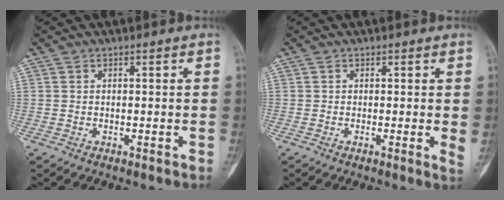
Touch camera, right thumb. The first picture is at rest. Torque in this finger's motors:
{"motor_torque": [0.06, 0.37, 0.34, -0.21, 0.06]}